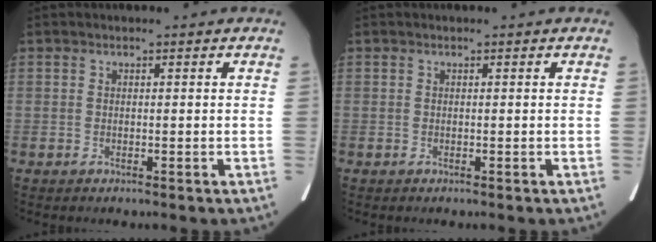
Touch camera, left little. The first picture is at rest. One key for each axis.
{"total": 0.0}